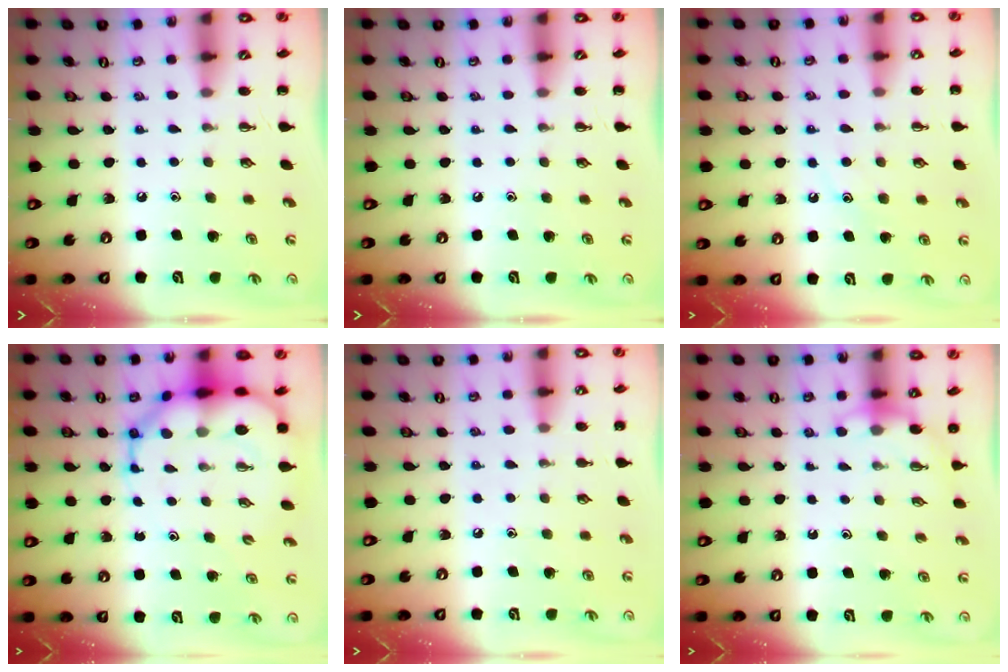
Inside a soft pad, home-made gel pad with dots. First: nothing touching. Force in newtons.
{"total": 0.0}
{"total": 9.1, "press": 9.0, "slide": 1.4}
{"total": 12.2, "press": 11.7, "slide": 3.5}
{"total": 5.6, "press": 5.2, "slide": 2.1}
{"total": 3.2, "press": 3.1, "slide": 0.8}